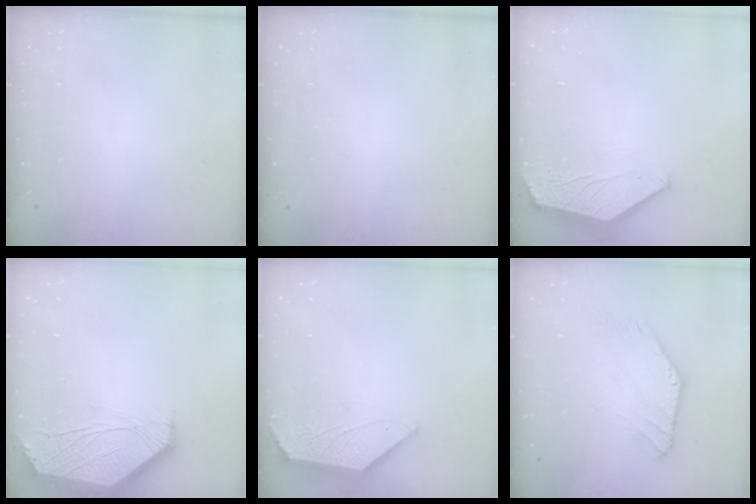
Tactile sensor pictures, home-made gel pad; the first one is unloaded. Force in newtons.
{"total": 0.0}
{"total": 1.6, "press": 1.5, "slide": 0.4}
{"total": 2.6, "press": 2.6, "slide": 0.5}
{"total": 0.7, "press": 0.7, "slide": 0.1}
{"total": 0.9, "press": 0.9, "slide": 0.2}